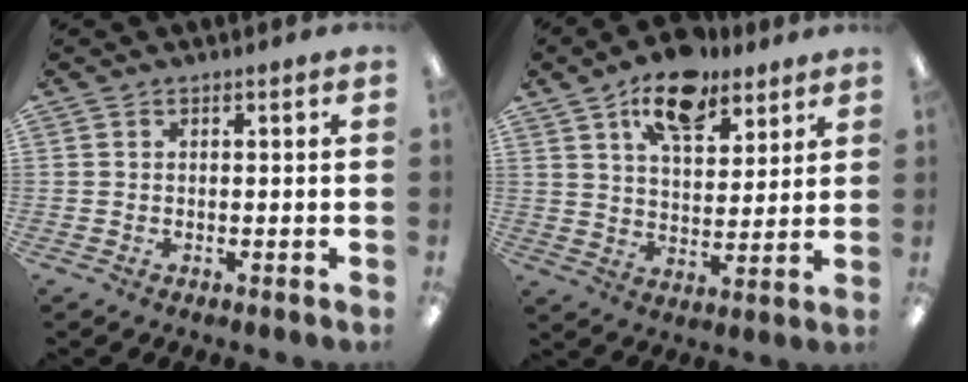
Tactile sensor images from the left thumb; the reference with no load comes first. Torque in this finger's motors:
{"motor_torque": [0.33, 0.36, -0.08, -0.04, 0.08]}